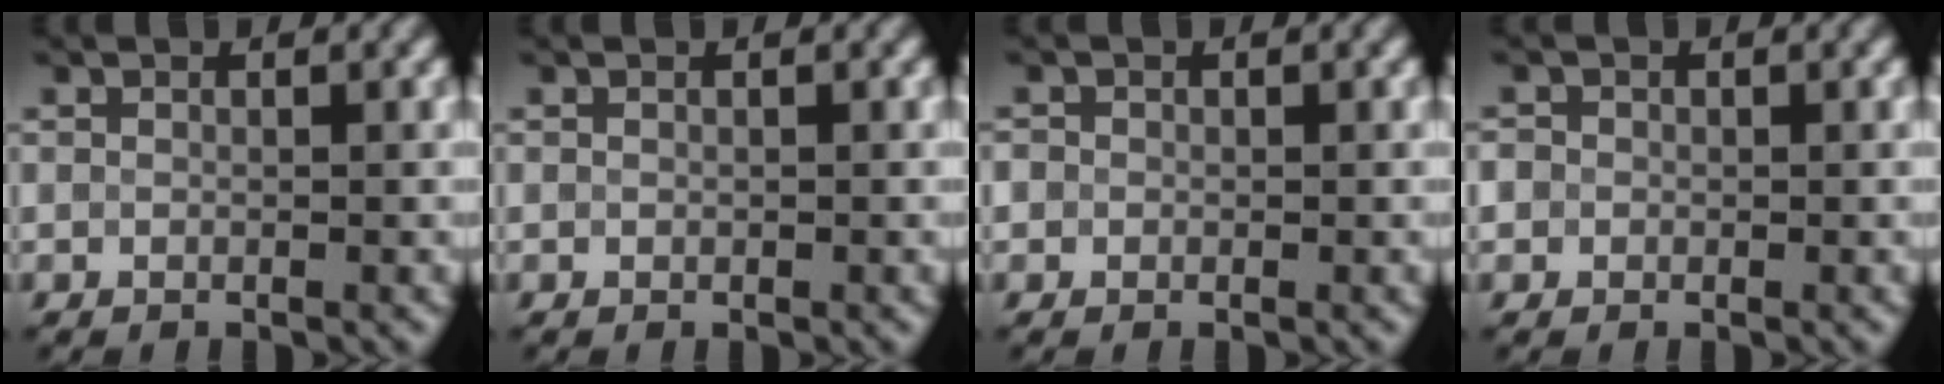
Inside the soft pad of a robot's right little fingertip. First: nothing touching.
{"total": 0.0}
{"total": 0.7, "force": [0.0, 0.7, -0.1], "torque": [0.009, -0.001, -0.002]}
{"total": 1.1, "force": [0.0, 1.1, 0.0], "torque": [0.006, 0.000, 0.000]}